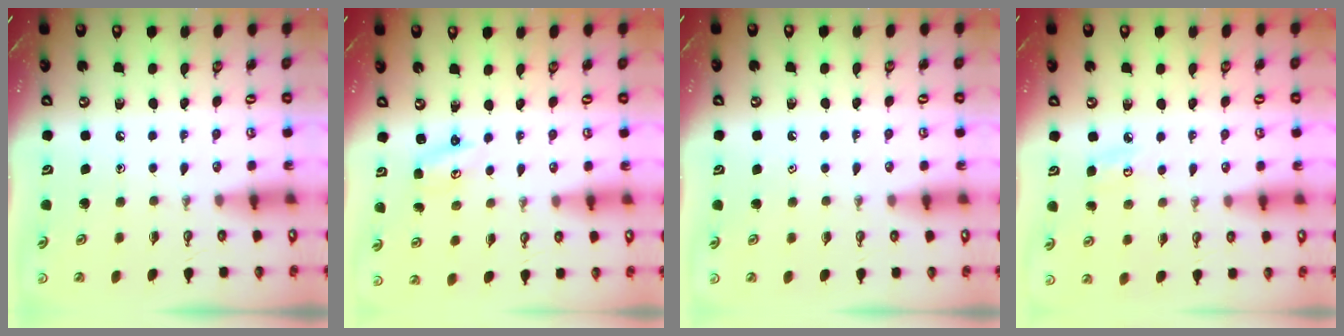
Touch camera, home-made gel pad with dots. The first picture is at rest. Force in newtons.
{"total": 2.1, "press": 2.0, "slide": 0.3}
{"total": 0.9, "press": 0.6, "slide": 0.6}
{"total": 4.7, "press": 4.7, "slide": 0.3}